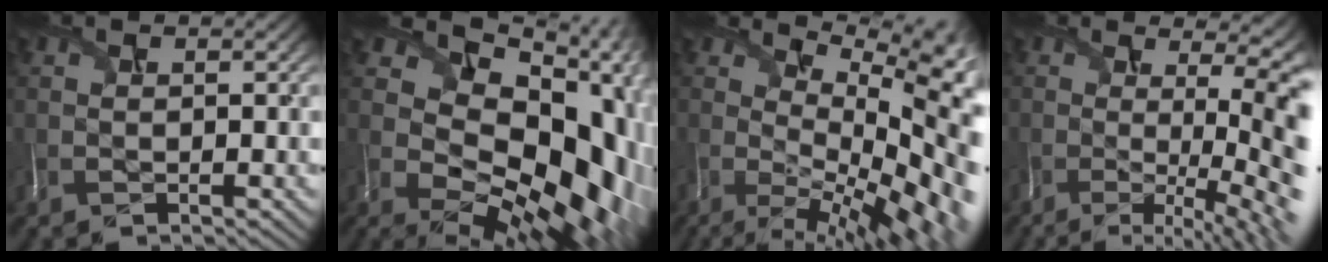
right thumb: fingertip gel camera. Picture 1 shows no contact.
{"total": 16.0, "force": [2.0, 11.3, 11.1], "torque": [-0.159, -0.038, 0.082]}
{"total": 14.5, "force": [1.0, 5.9, 13.3], "torque": [-0.181, 0.002, 0.055]}
{"total": 13.0, "force": [-0.8, 4.0, 12.3], "torque": [-0.147, -0.007, 0.005]}